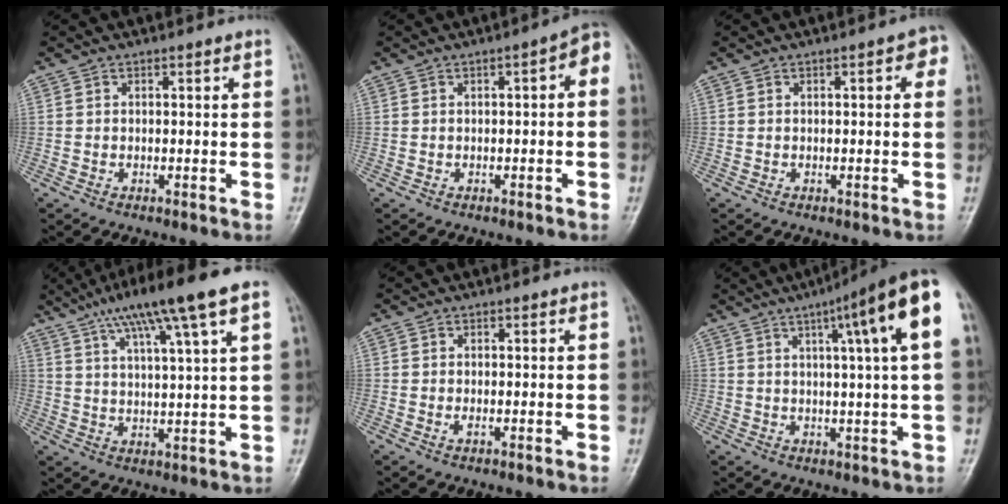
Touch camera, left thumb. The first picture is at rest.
{"total": 3.9, "force": [0.2, 1.5, 3.5], "torque": [-0.036, 0.021, -0.007]}
{"total": 3.1, "force": [0.9, 1.3, 2.7], "torque": [-0.022, 0.003, 0.003]}
{"total": 15.0, "force": [8.4, 1.7, 12.3], "torque": [-0.204, -0.002, 0.135]}
{"total": 0.7, "force": [0.2, 0.4, 0.6], "torque": [-0.010, 0.001, 0.004]}
{"total": 14.5, "force": [5.3, 0.8, 13.5], "torque": [-0.194, 0.006, 0.068]}